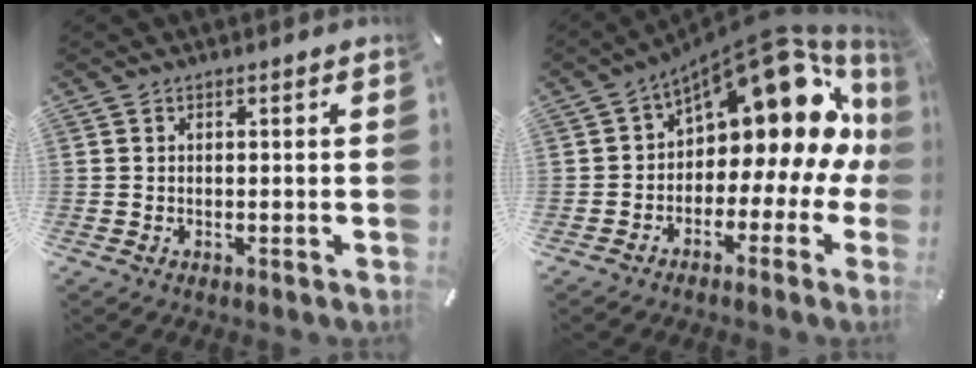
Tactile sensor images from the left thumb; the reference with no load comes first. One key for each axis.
{"total": 17.2, "fx": 9.7, "fy": 8.8, "fz": 11.1, "tx": -0.147, "ty": -0.084, "tz": 0.159}